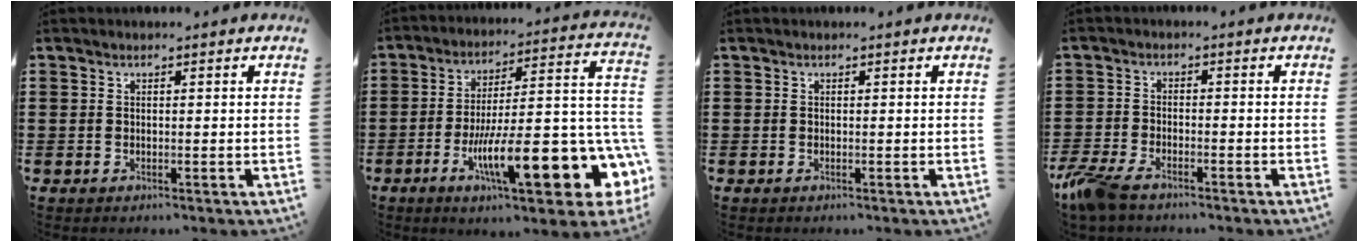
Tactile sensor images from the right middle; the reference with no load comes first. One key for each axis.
{"total": 16.9, "fx": -5.6, "fy": 4.4, "fz": 15.3, "tx": -0.237, "ty": -0.026, "tz": -0.087}
{"total": 0.0}
{"total": 4.8, "fx": -3.8, "fy": 1.4, "fz": 2.7, "tx": -0.085, "ty": -0.010, "tz": -0.083}